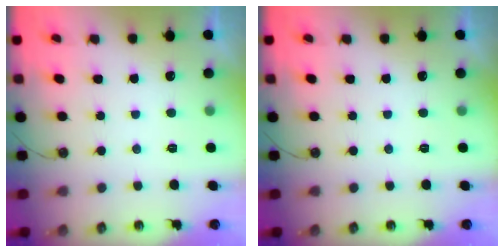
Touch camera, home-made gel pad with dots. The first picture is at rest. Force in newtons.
{"total": 0.0}